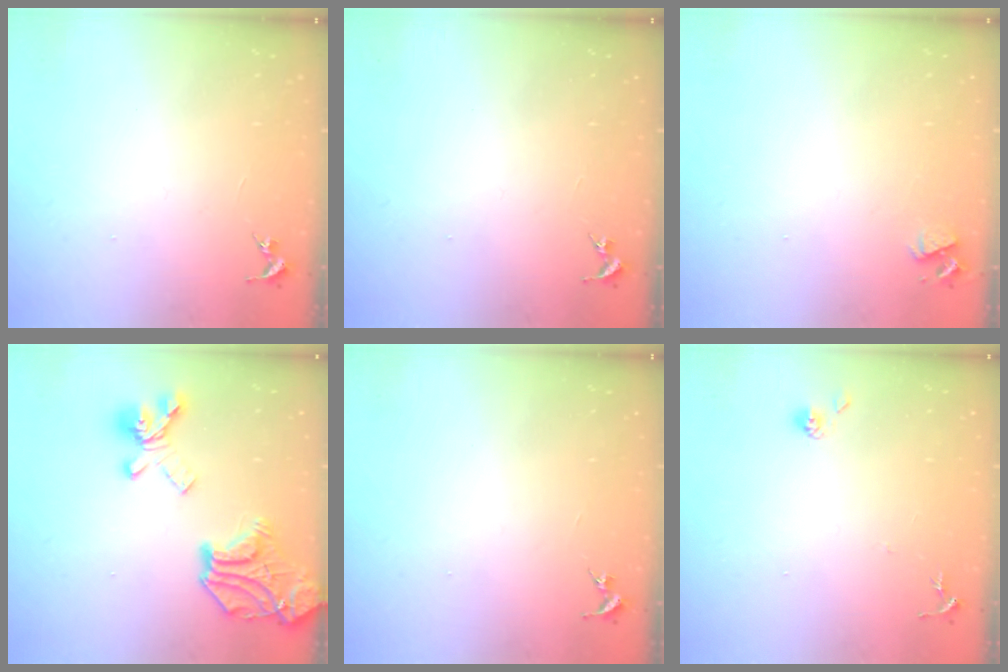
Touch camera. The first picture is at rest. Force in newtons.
{"total": 0.0}
{"total": 4.1, "press": 4.0, "slide": 0.6}
{"total": 21.3, "press": 21.2, "slide": 1.6}
{"total": 0.0}
{"total": 5.9, "press": 5.9, "slide": 0.5}